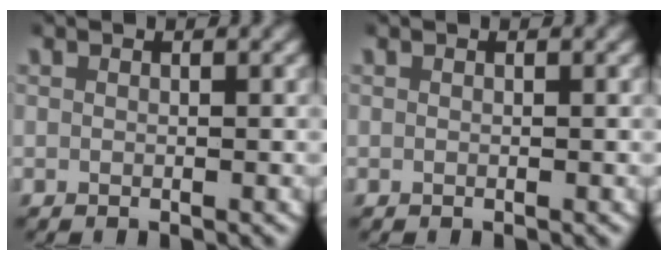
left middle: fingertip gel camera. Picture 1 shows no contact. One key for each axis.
{"total": 0.0}